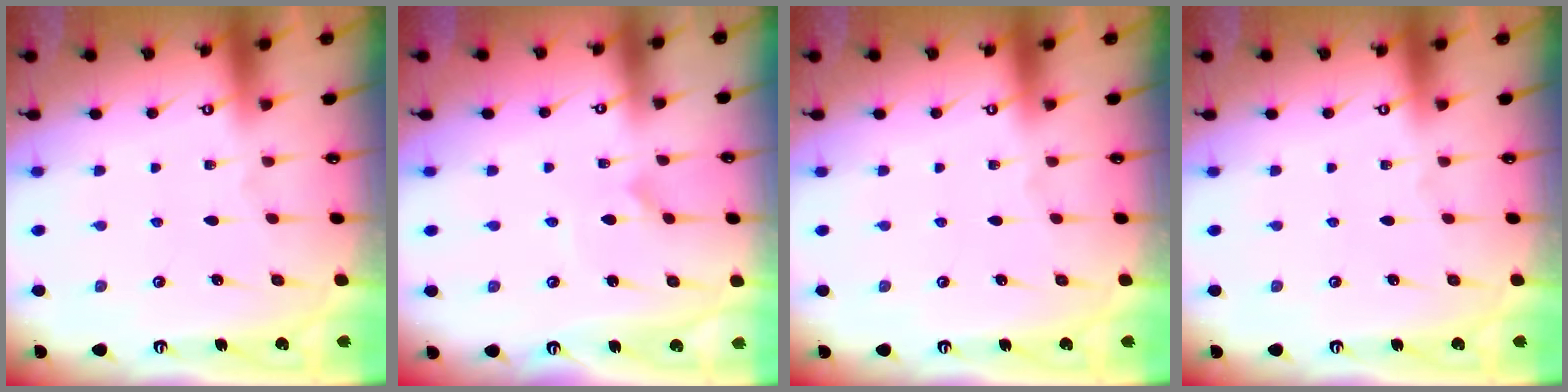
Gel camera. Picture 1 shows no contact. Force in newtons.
{"total": 1.7, "press": 1.7, "slide": 0.1}
{"total": 0.0}
{"total": 0.0}